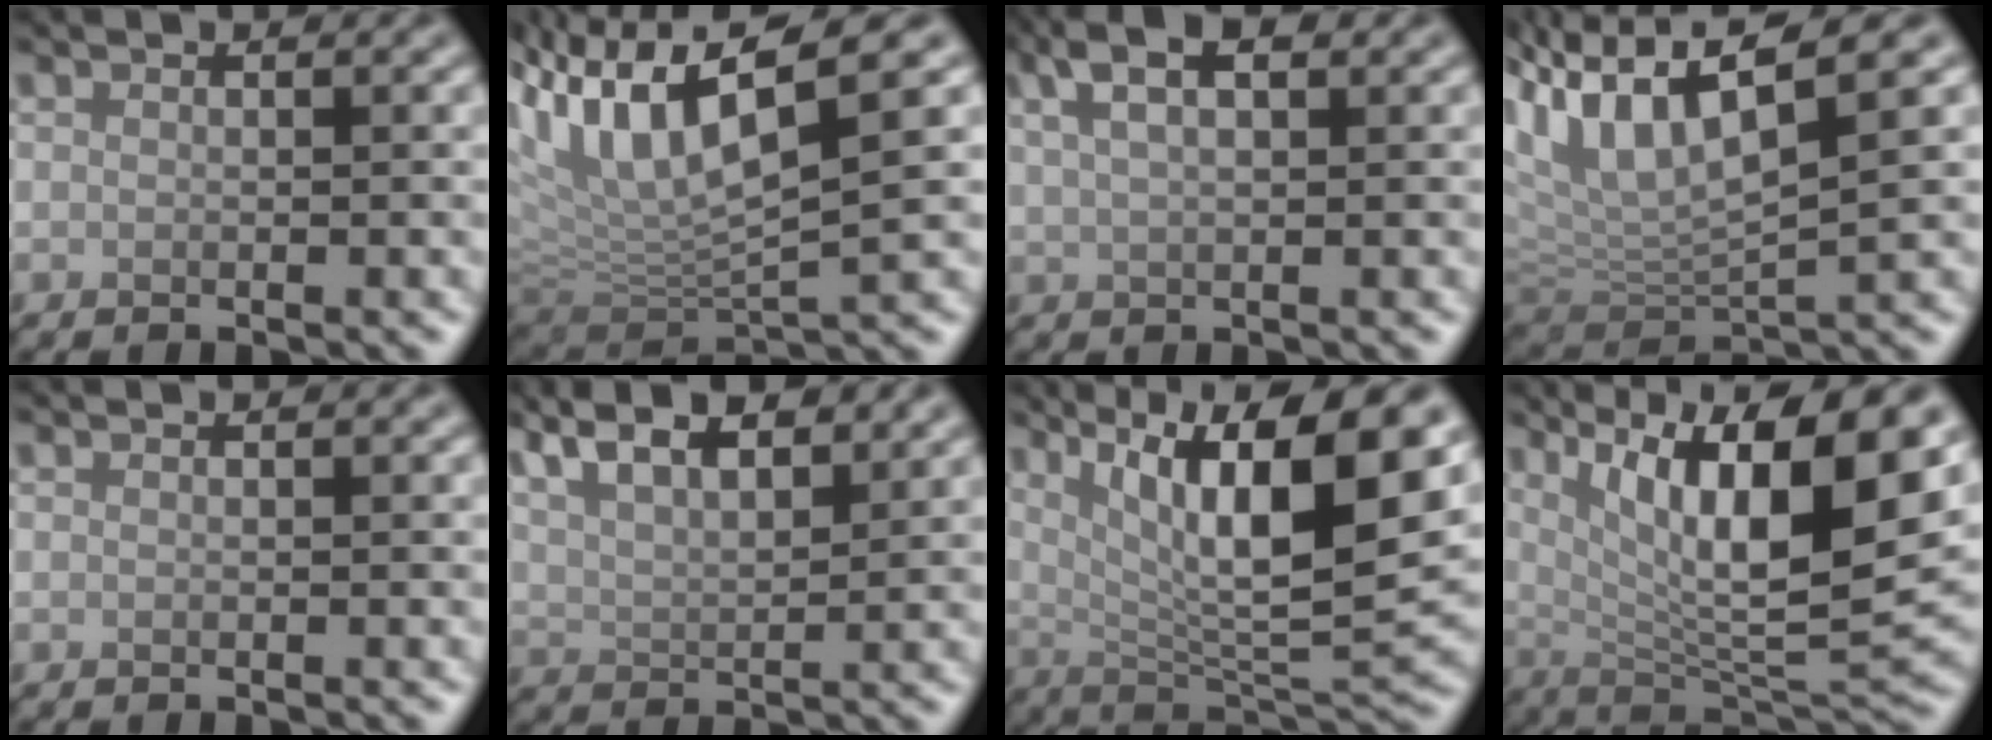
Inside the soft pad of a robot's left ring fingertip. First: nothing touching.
{"total": 10.9, "force": [4.0, 3.3, 9.5], "torque": [-0.192, 0.008, 0.077]}
{"total": 4.7, "force": [2.8, 1.8, 3.4], "torque": [-0.062, 0.016, 0.046]}
{"total": 8.5, "force": [3.6, 2.5, 7.3], "torque": [-0.149, 0.010, 0.069]}
{"total": 0.0}
{"total": 9.0, "force": [6.0, 3.3, 5.9], "torque": [-0.097, 0.039, 0.068]}
{"total": 12.8, "force": [4.8, 3.5, 11.4], "torque": [-0.172, -0.005, 0.084]}
{"total": 13.5, "force": [5.1, 3.7, 11.9], "torque": [-0.182, -0.007, 0.092]}